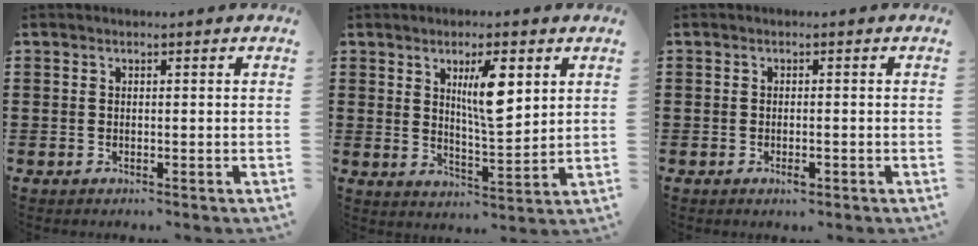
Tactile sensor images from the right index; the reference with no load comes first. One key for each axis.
{"total": 7.6, "fx": 3.1, "fy": 2.0, "fz": 6.6, "tx": -0.112, "ty": -0.003, "tz": 0.047}
{"total": 1.4, "fx": -0.7, "fy": 0.4, "fz": 1.1, "tx": -0.022, "ty": -0.002, "tz": -0.012}